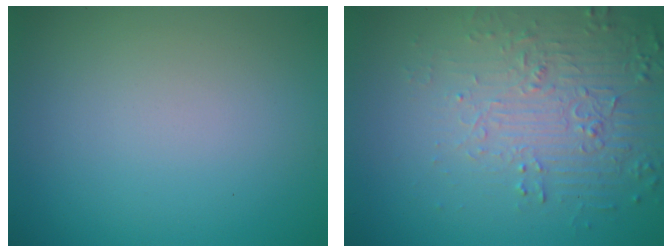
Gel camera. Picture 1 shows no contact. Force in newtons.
{"total": 5.8, "press": 3.8, "slide": 4.4}